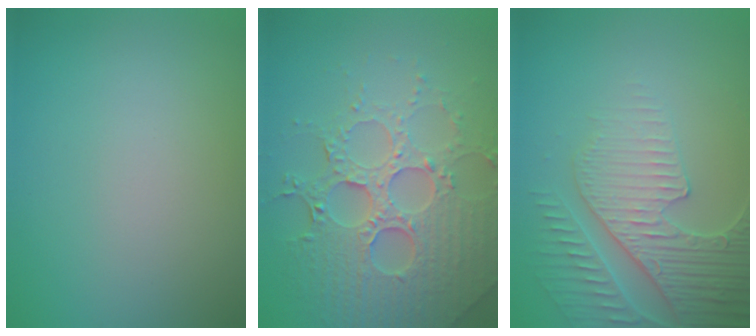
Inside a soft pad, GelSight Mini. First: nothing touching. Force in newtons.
{"total": 7.8, "press": 5.8, "slide": 5.2}
{"total": 4.7, "press": 4.4, "slide": 1.5}